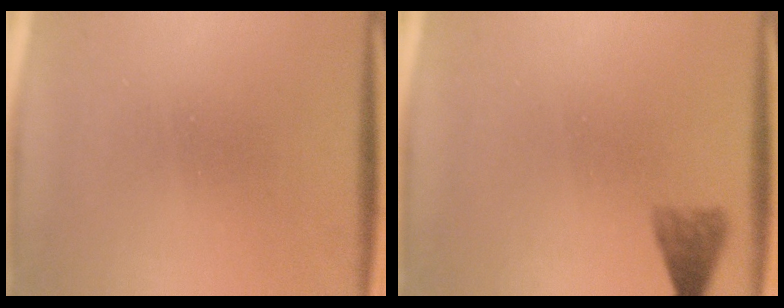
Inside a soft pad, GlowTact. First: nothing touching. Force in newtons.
{"total": 2.9}